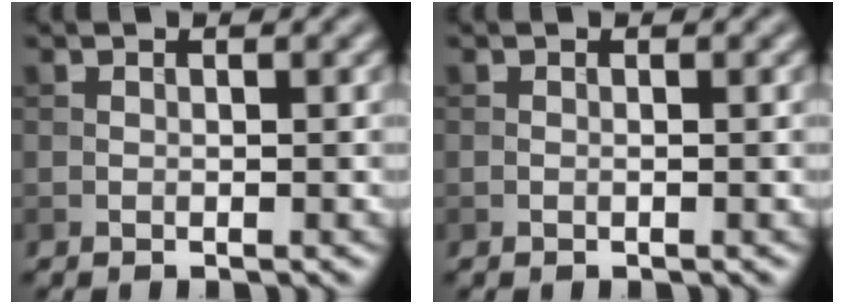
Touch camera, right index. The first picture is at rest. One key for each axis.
{"total": 0.0}